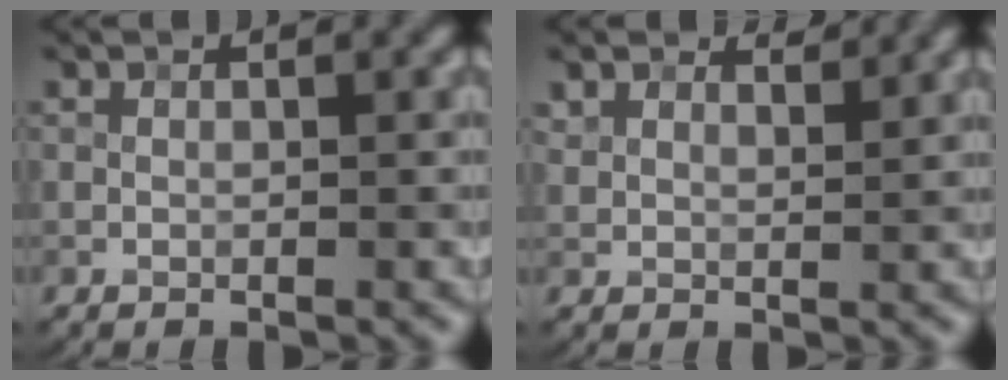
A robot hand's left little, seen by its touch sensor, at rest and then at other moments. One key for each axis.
{"total": 2.7, "fx": 2.4, "fy": 1.0, "fz": 0.5, "tx": -0.021, "ty": 0.003, "tz": 0.039}